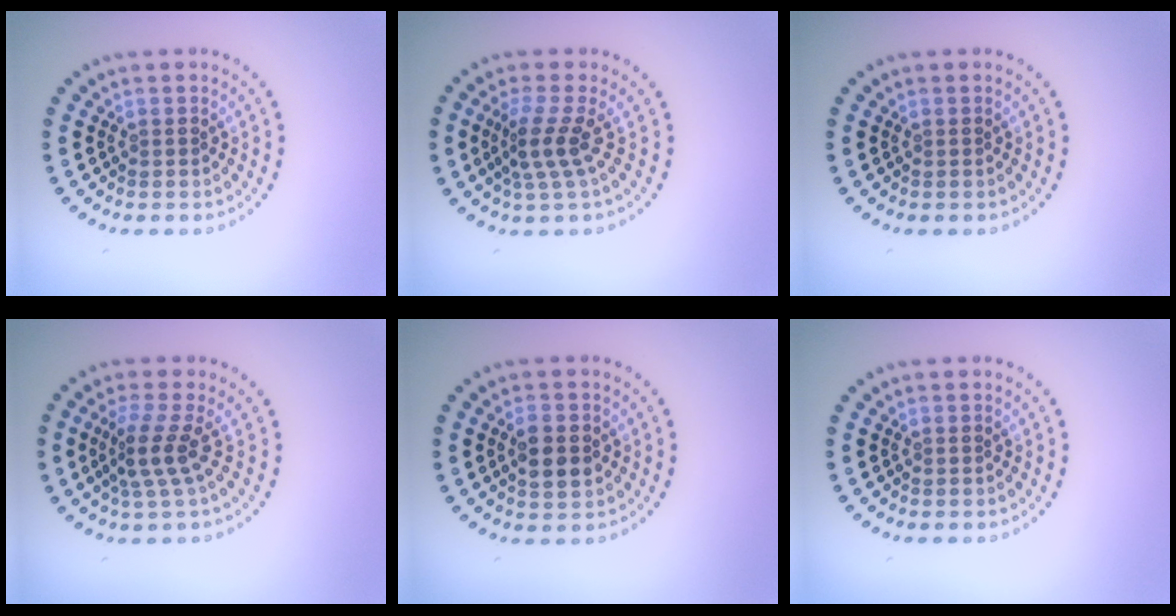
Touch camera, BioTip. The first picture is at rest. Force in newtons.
{"total": 2.8, "press": 2.0, "slide": 1.9}
{"total": 0.0}
{"total": 2.9, "press": 2.0, "slide": 2.1}
{"total": 3.0, "press": 3.0, "slide": 0.2}
{"total": 0.0}